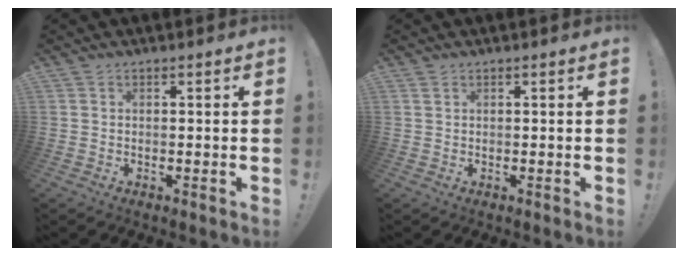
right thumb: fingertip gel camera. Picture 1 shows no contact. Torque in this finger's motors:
{"motor_torque": [0.01, 0.20, 0.21, -0.02, 0.01]}